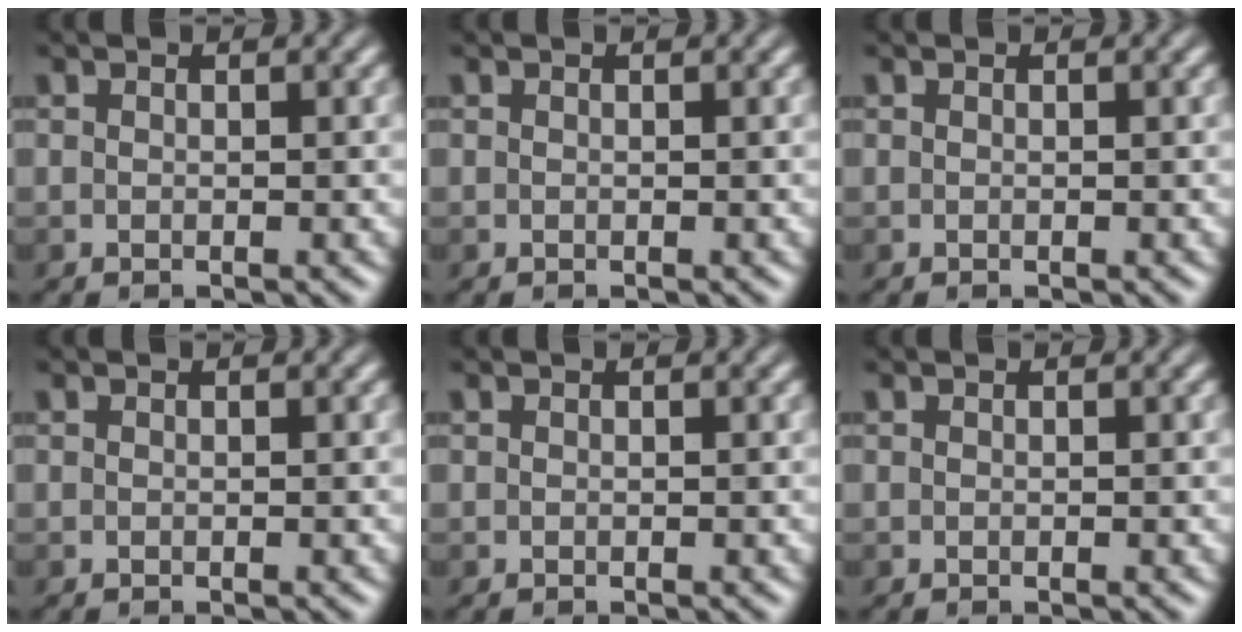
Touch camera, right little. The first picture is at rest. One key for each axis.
{"total": 0.0}
{"total": 0.0}
{"total": 0.0}
{"total": 0.0}
{"total": 0.0}